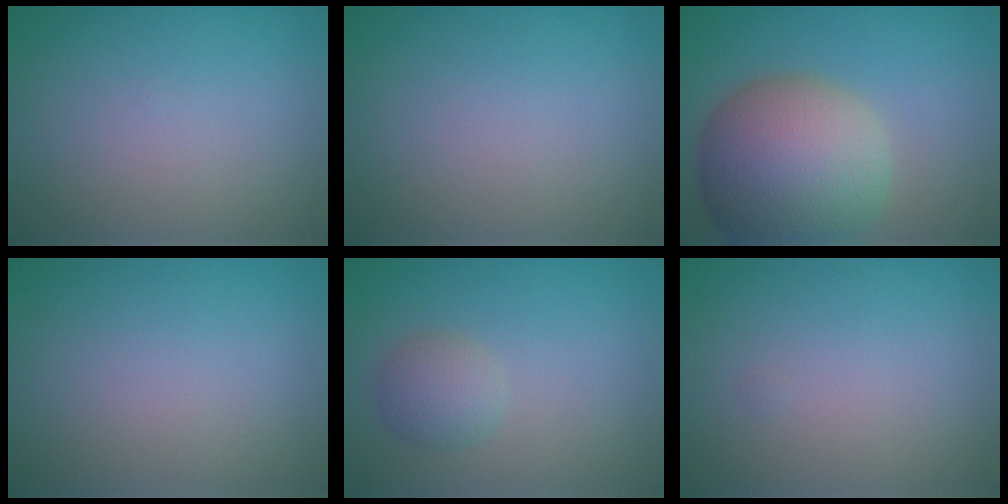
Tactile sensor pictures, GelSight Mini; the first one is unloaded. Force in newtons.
{"total": 0.0}
{"total": 12.3, "press": 12.2, "slide": 1.1}
{"total": 0.0}
{"total": 2.4, "press": 2.4, "slide": 0.0}
{"total": 0.0}